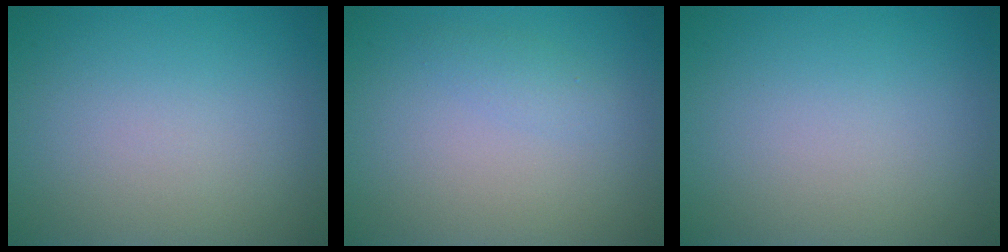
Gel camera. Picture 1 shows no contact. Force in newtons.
{"total": 1.0, "press": 1.0, "slide": 0.0}
{"total": 0.0}